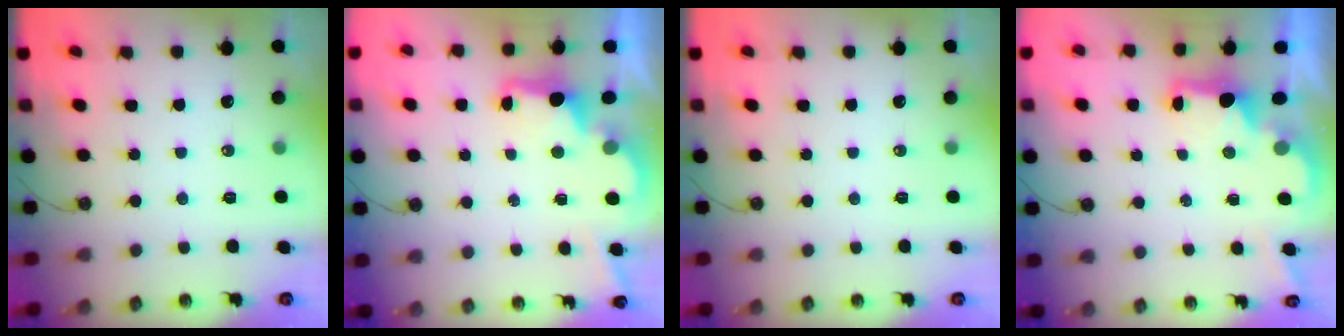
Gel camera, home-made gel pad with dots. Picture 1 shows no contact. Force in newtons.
{"total": 2.7, "press": 2.6, "slide": 0.8}
{"total": 0.0}
{"total": 2.1, "press": 2.0, "slide": 0.8}